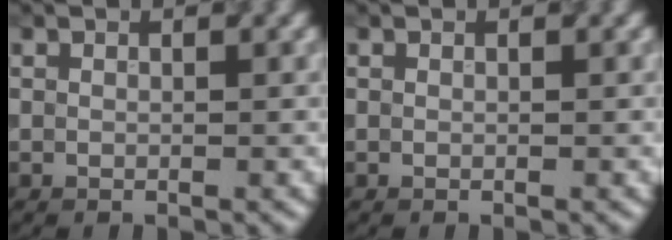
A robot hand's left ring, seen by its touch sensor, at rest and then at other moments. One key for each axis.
{"total": 0.0}